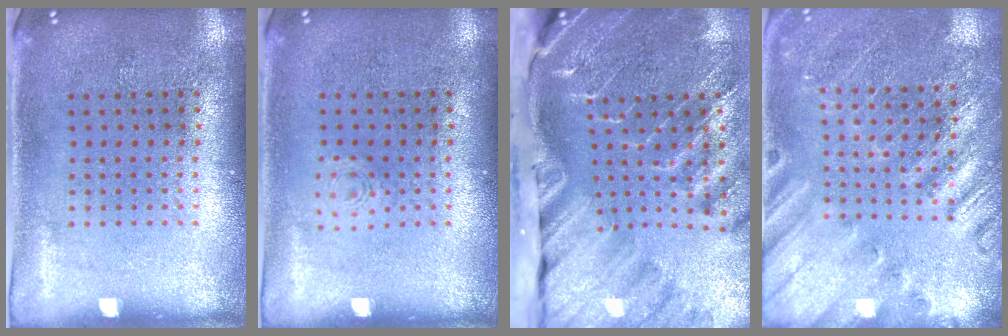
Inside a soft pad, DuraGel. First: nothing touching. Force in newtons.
{"total": 0.6, "press": 0.6, "slide": 0.1}
{"total": 4.1, "press": 3.1, "slide": 2.7}
{"total": 2.3, "press": 2.3, "slide": 0.3}